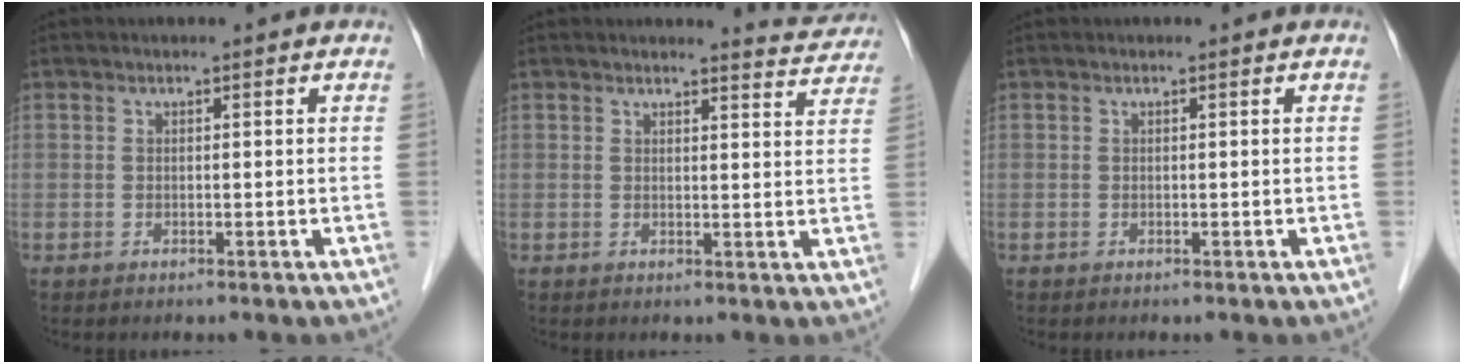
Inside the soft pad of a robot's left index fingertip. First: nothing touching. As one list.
[{"total": 4.3, "force": [4.3, 0.3, -0.4], "torque": [0.002, -0.025, 0.033]}, {"total": 0.0}]